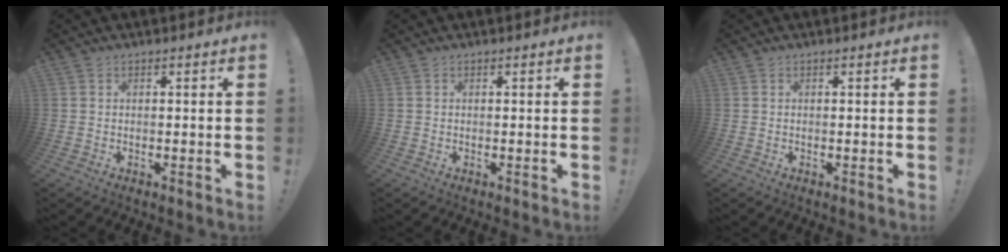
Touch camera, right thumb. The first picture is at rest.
{"total": 0.0}
{"total": 0.0}